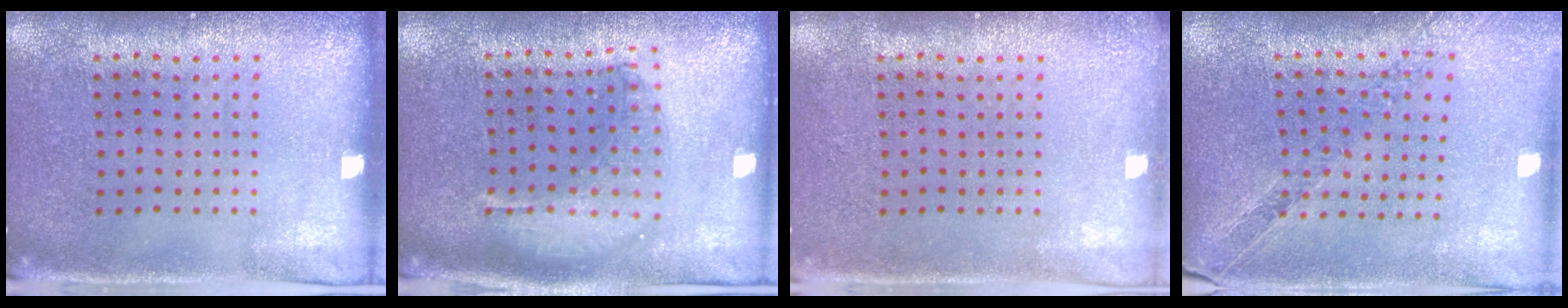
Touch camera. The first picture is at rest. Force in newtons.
{"total": 1.6, "press": 1.4, "slide": 0.7}
{"total": 0.9, "press": 0.8, "slide": 0.2}
{"total": 1.0, "press": 1.0, "slide": 0.1}